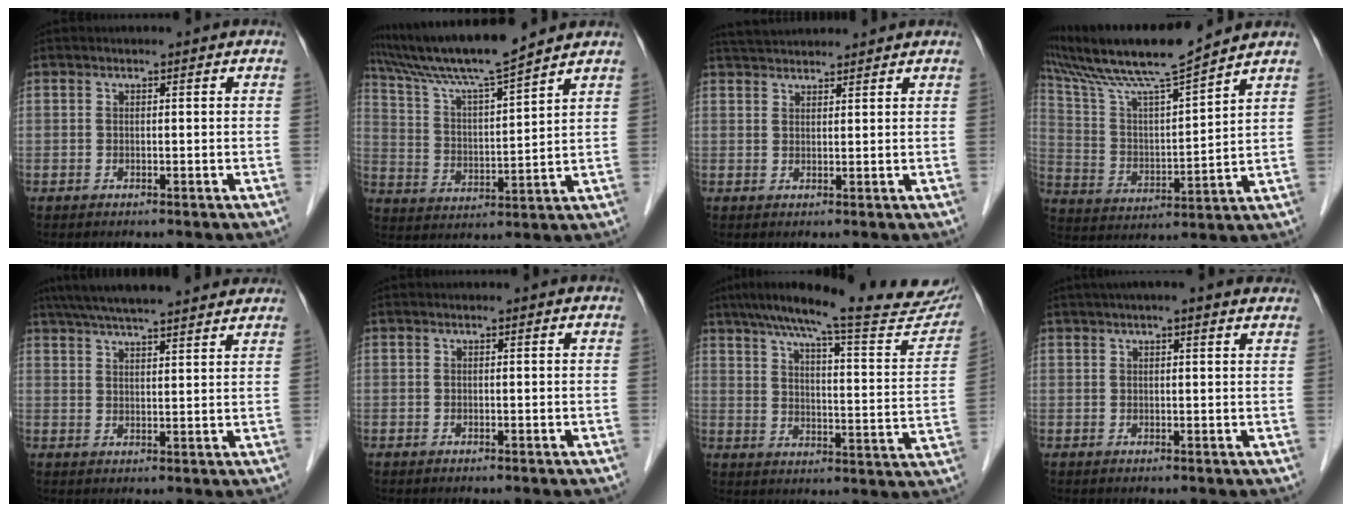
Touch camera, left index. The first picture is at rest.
{"total": 12.6, "force": [11.2, -1.2, 5.7], "torque": [-0.113, 0.013, 0.205]}
{"total": 5.5, "force": [5.3, 0.7, 1.5], "torque": [-0.029, 0.040, 0.089]}
{"total": 14.7, "force": [12.7, -0.6, 7.3], "torque": [-0.146, 0.015, 0.231]}
{"total": 17.6, "force": [15.3, 1.9, 8.5], "torque": [-0.141, 0.048, 0.217]}
{"total": 0.0}
{"total": 25.8, "force": [22.4, 2.8, 12.6], "torque": [-0.190, -0.038, 0.283]}
{"total": 8.1, "force": [6.5, 1.0, 4.8], "torque": [-0.068, 0.032, 0.079]}